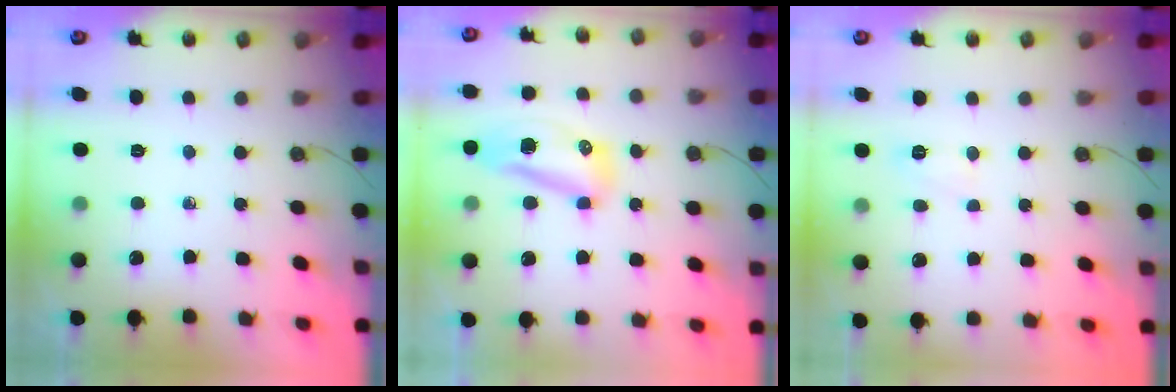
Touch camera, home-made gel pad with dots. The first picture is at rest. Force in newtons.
{"total": 14.7, "press": 11.6, "slide": 9.2}
{"total": 5.5, "press": 5.5, "slide": 0.7}